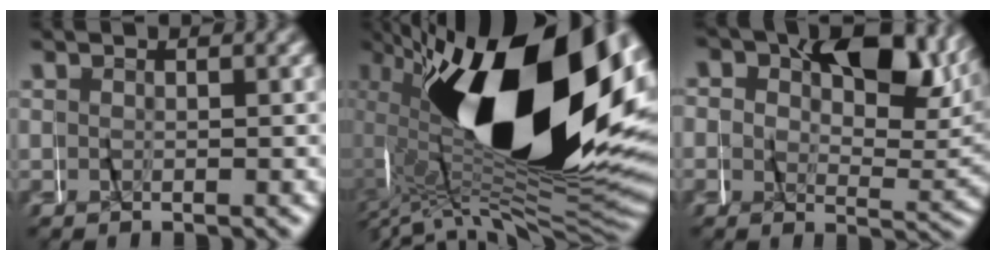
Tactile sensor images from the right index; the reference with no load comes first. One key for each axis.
{"total": 31.4, "fx": 2.5, "fy": 13.5, "fz": 28.2, "tx": -0.384, "ty": 0.066, "tz": 0.012}
{"total": 8.7, "fx": 3.4, "fy": 4.8, "fz": 6.4, "tx": -0.095, "ty": 0.003, "tz": 0.042}